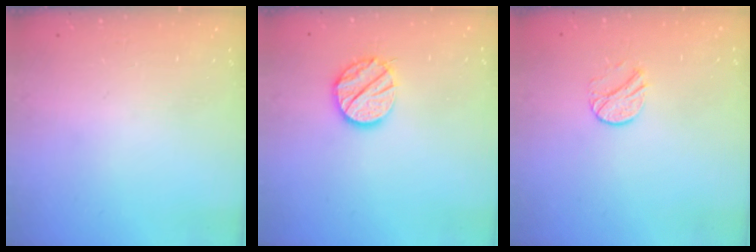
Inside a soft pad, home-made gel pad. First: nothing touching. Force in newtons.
{"total": 11.5, "press": 11.4, "slide": 1.0}
{"total": 8.0, "press": 8.0, "slide": 0.7}